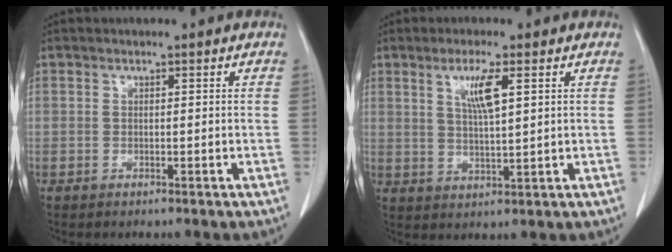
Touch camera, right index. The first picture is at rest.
{"total": 5.1, "force": [2.1, 0.3, 4.7], "torque": [-0.088, -0.002, 0.040]}